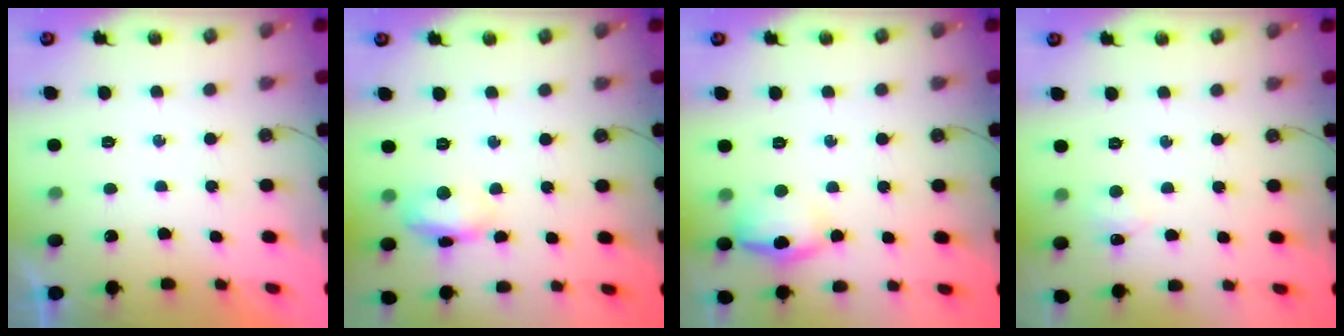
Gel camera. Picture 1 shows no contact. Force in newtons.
{"total": 11.3, "press": 11.3, "slide": 0.9}
{"total": 13.1, "press": 11.5, "slide": 6.3}
{"total": 4.4, "press": 4.4, "slide": 0.6}